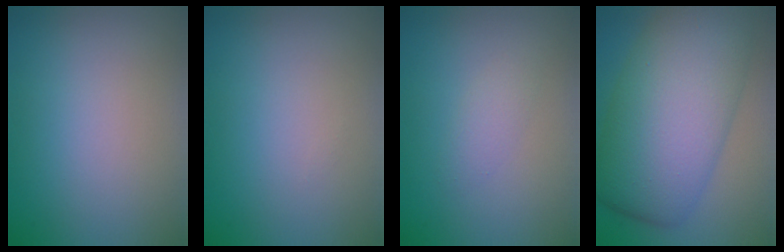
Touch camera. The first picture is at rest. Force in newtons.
{"total": 0.0}
{"total": 1.3, "press": 1.3, "slide": 0.1}
{"total": 11.9, "press": 11.9, "slide": 0.4}